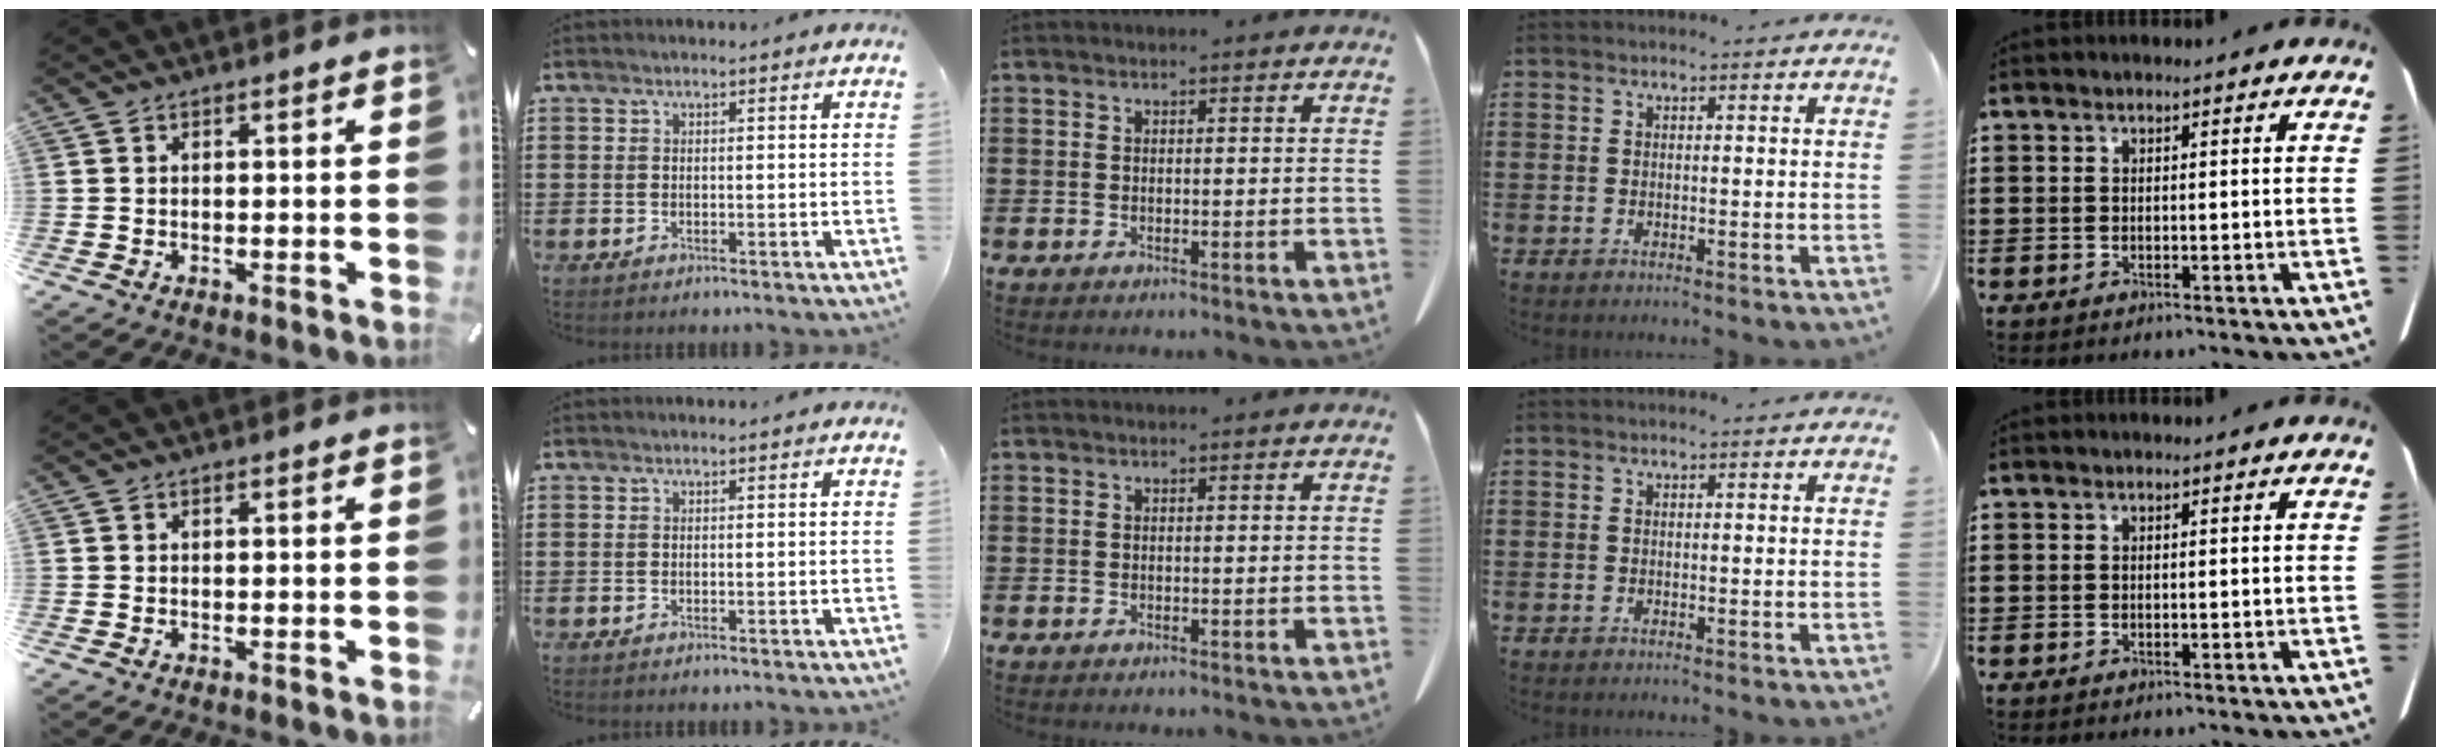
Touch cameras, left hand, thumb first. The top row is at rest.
{}